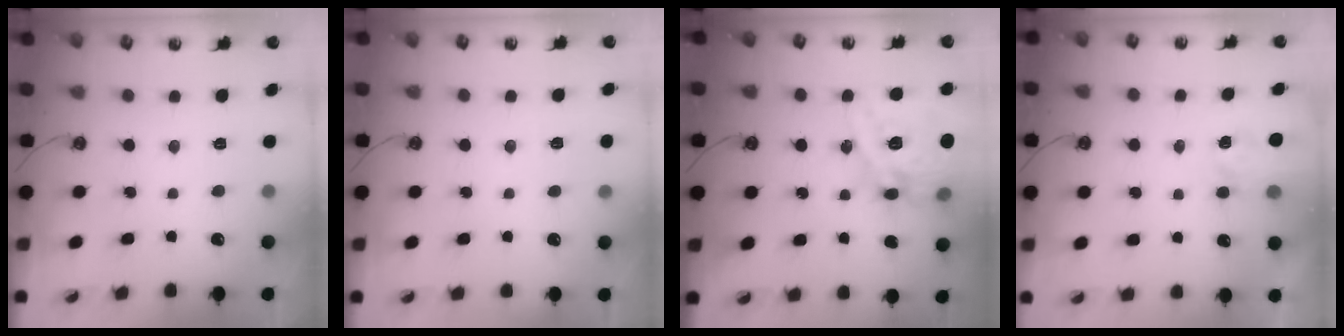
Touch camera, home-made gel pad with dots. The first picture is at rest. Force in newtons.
{"total": 3.4, "press": 3.4, "slide": 0.4}
{"total": 17.8, "press": 17.7, "slide": 1.6}
{"total": 4.2, "press": 4.2, "slide": 0.5}